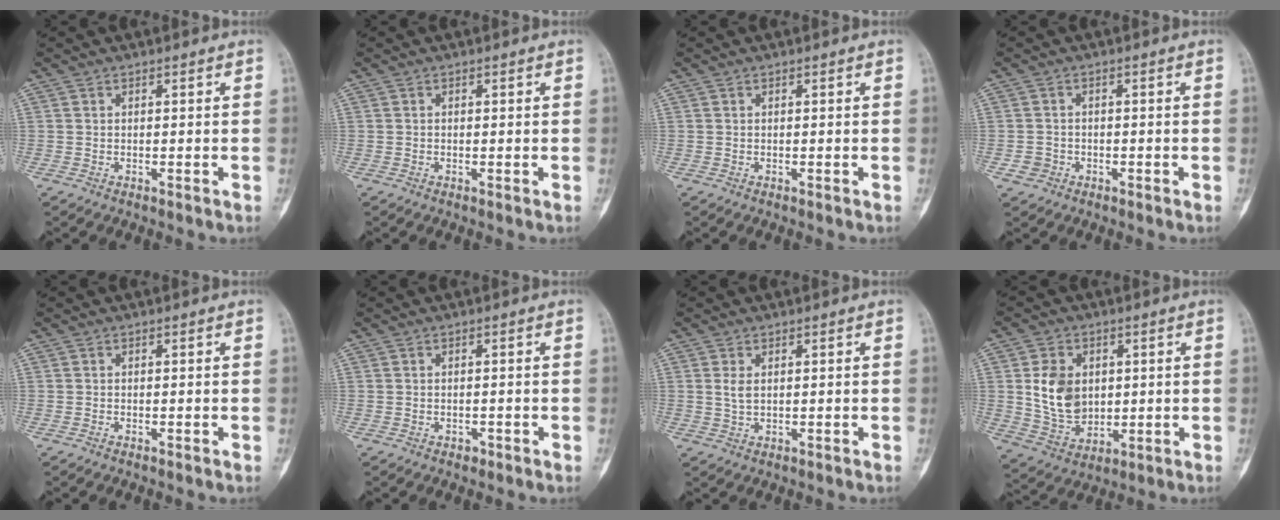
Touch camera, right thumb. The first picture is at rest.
{"total": 0.0}
{"total": 0.0}
{"total": 2.2, "force": [-0.9, 2.0, 0.4], "torque": [-0.004, 0.009, -0.016]}
{"total": 0.0}
{"total": 1.0, "force": [-0.6, 0.7, 0.4], "torque": [-0.007, 0.004, -0.009]}
{"total": 2.1, "force": [0.6, 1.2, 1.7], "torque": [-0.034, 0.001, 0.017]}
{"total": 10.7, "force": [1.7, 8.1, 6.8], "torque": [-0.097, -0.014, 0.043]}